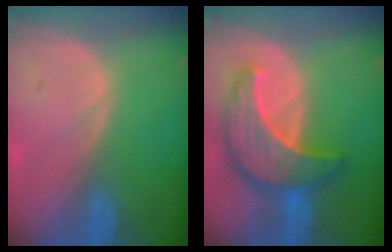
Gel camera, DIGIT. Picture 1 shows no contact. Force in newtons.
{"total": 9.7, "press": 9.7, "slide": 0.7}